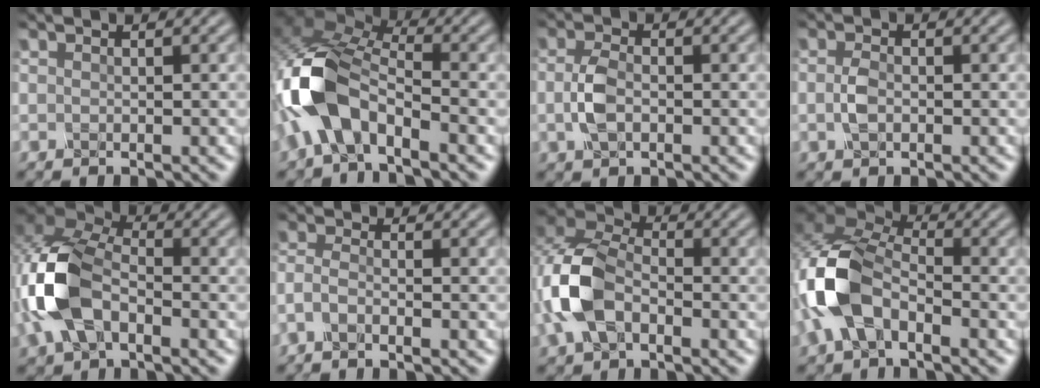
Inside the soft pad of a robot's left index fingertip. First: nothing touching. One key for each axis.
{"total": 9.0, "fx": -3.5, "fy": 4.8, "fz": 6.7, "tx": -0.144, "ty": 0.015, "tz": -0.085}
{"total": 2.6, "fx": -0.4, "fy": 1.6, "fz": 2.1, "tx": -0.050, "ty": 0.002, "tz": -0.011}
{"total": 1.5, "fx": -0.2, "fy": 0.9, "fz": 1.2, "tx": -0.028, "ty": 0.003, "tz": -0.009}
{"total": 9.5, "fx": -2.2, "fy": 5.8, "fz": 7.1, "tx": -0.182, "ty": 0.009, "tz": -0.062}
{"total": 2.1, "fx": -1.5, "fy": 0.7, "fz": 1.4, "tx": -0.038, "ty": 0.001, "tz": -0.041}
{"total": 7.2, "fx": -1.9, "fy": 4.8, "fz": 5.0, "tx": -0.122, "ty": 0.012, "tz": -0.052}
{"total": 9.2, "fx": -2.4, "fy": 5.7, "fz": 6.8, "tx": -0.161, "ty": 0.007, "tz": -0.065}